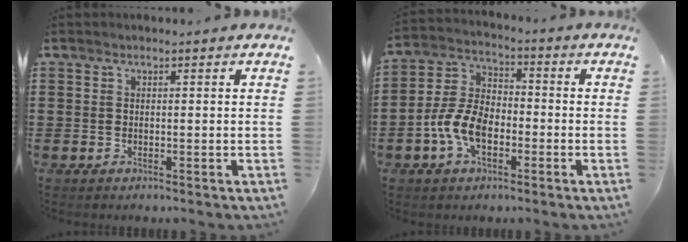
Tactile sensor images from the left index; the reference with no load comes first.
{"total": 8.0, "force": [-3.2, 4.7, 5.6], "torque": [-0.144, 0.006, -0.070]}